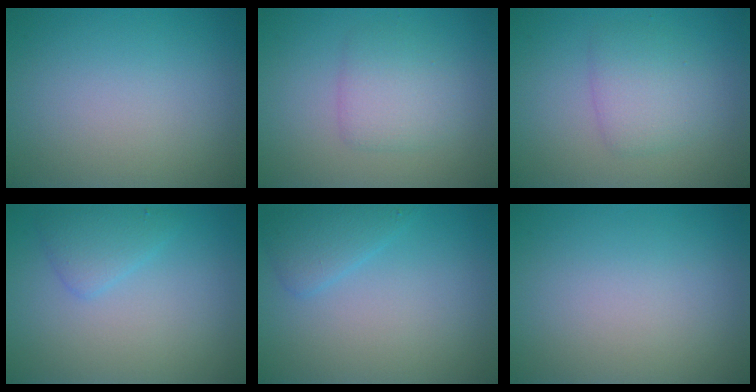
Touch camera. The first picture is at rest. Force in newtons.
{"total": 2.7, "press": 2.7, "slide": 0.1}
{"total": 2.9, "press": 2.9, "slide": 0.1}
{"total": 2.0, "press": 2.0, "slide": 0.1}
{"total": 2.1, "press": 2.0, "slide": 0.2}
{"total": 0.0}